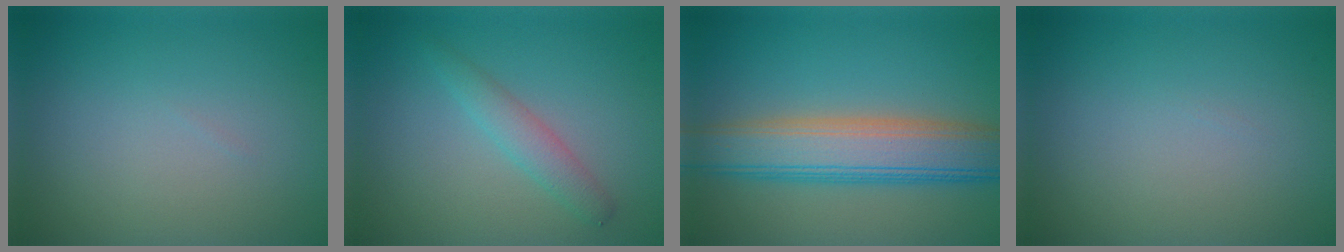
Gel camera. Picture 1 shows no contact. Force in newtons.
{"total": 2.3, "press": 2.3, "slide": 0.1}
{"total": 8.0, "press": 8.0, "slide": 0.5}
{"total": 0.0}